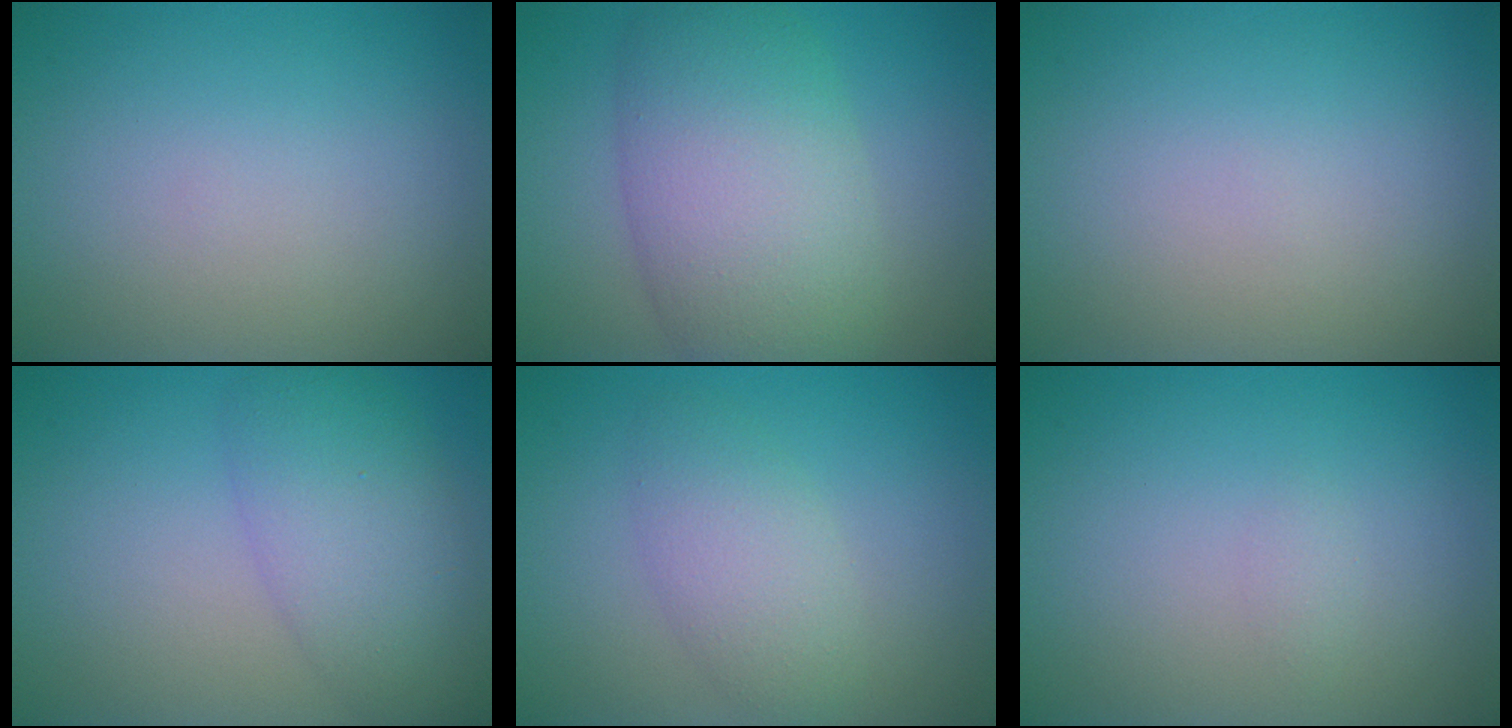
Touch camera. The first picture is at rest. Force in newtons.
{"total": 8.9, "press": 8.9, "slide": 0.5}
{"total": 0.0}
{"total": 3.9, "press": 3.9, "slide": 0.4}
{"total": 3.3, "press": 3.3, "slide": 0.1}
{"total": 0.6, "press": 0.6, "slide": 0.1}